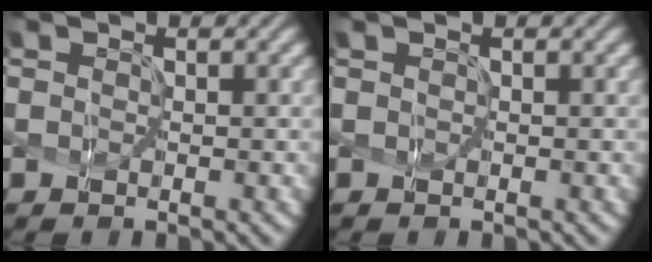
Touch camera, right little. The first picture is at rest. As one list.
[{"total": 0.0}]